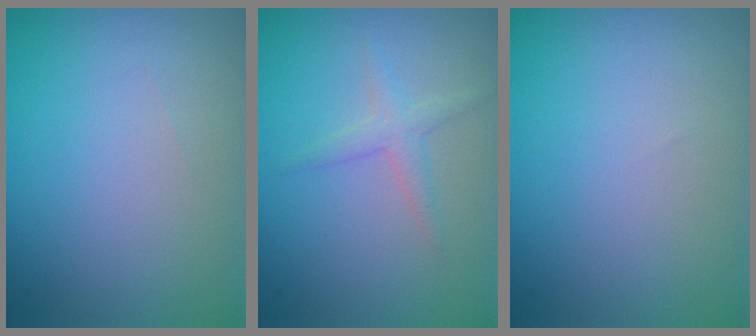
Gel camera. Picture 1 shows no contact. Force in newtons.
{"total": 1.6, "press": 1.6, "slide": 0.1}
{"total": 0.0}